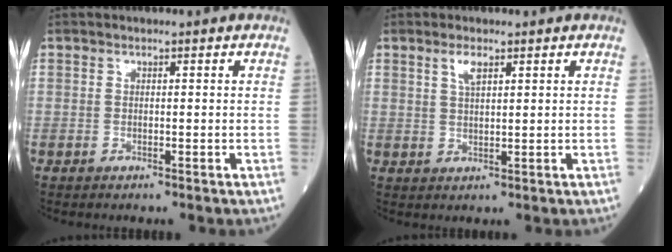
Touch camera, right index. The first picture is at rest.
{"total": 2.5, "force": [1.5, 0.6, 1.9], "torque": [-0.043, 0.001, 0.031]}